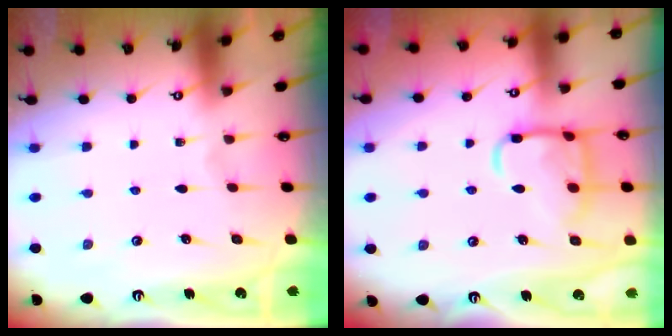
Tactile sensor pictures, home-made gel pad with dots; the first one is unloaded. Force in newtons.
{"total": 13.3, "press": 13.3, "slide": 1.1}